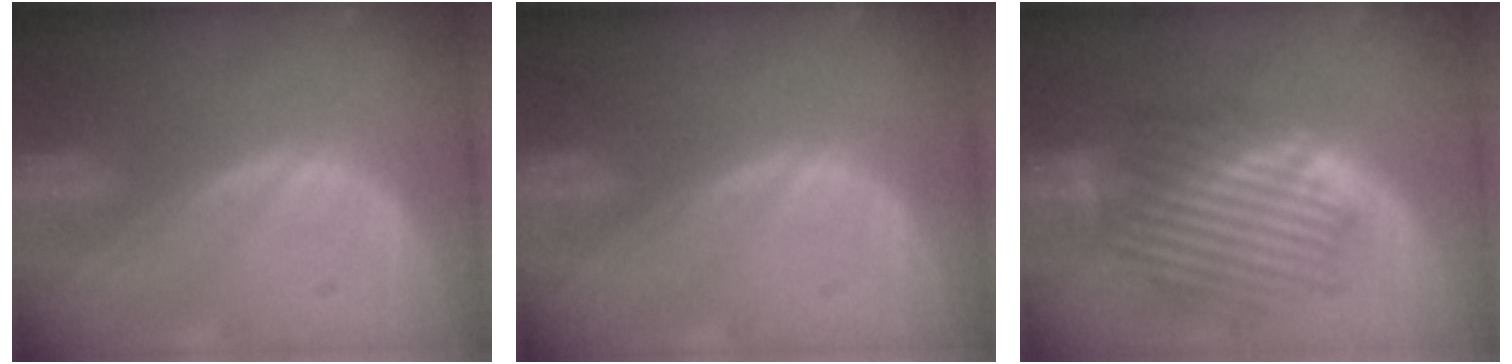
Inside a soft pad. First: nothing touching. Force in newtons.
{"total": 0.0}
{"total": 8.7, "press": 8.4, "slide": 2.1}